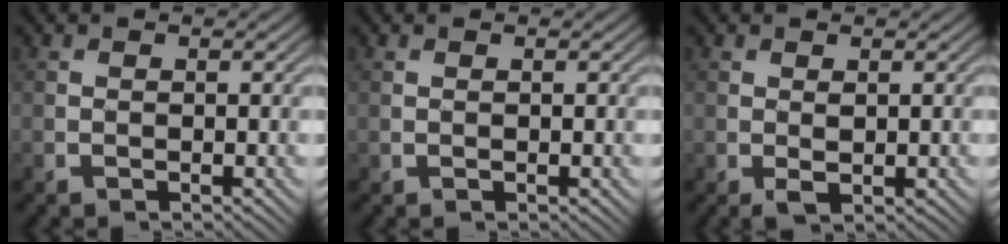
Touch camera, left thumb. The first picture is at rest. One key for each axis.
{"total": 0.0}
{"total": 1.6, "fx": 0.0, "fy": 1.0, "fz": 1.3, "tx": -0.025, "ty": -0.005, "tz": 0.000}